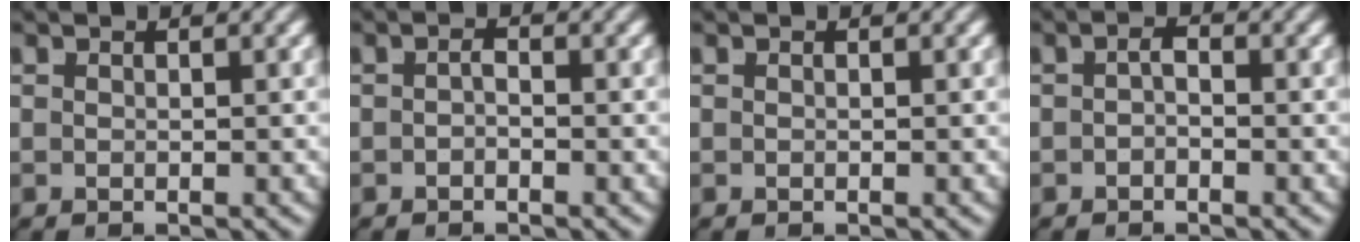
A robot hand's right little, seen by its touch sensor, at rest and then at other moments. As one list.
[{"total": 0.8, "force": [-0.7, -0.1, 0.4], "torque": [0.000, -0.007, -0.009]}, {"total": 0.0}, {"total": 0.9, "force": [-0.6, 0.1, 0.6], "torque": [-0.001, -0.004, -0.008]}]